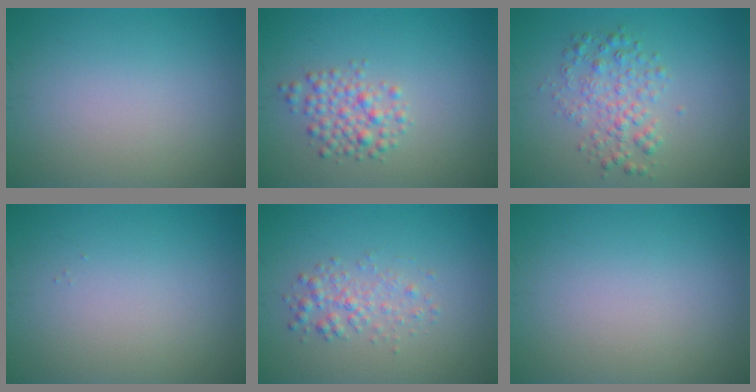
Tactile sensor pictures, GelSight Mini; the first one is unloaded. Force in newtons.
{"total": 2.7, "press": 2.7, "slide": 0.1}
{"total": 3.0, "press": 3.0, "slide": 0.1}
{"total": 0.0}
{"total": 2.1, "press": 2.1, "slide": 0.0}
{"total": 0.0}